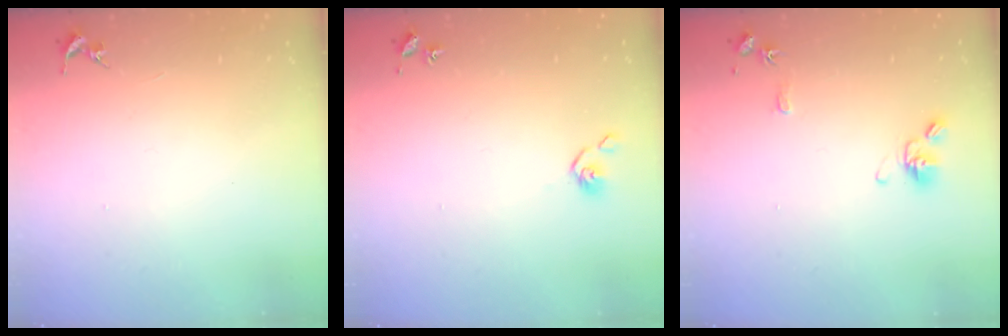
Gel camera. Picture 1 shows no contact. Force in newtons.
{"total": 4.9, "press": 4.8, "slide": 0.7}
{"total": 9.4, "press": 9.2, "slide": 1.9}